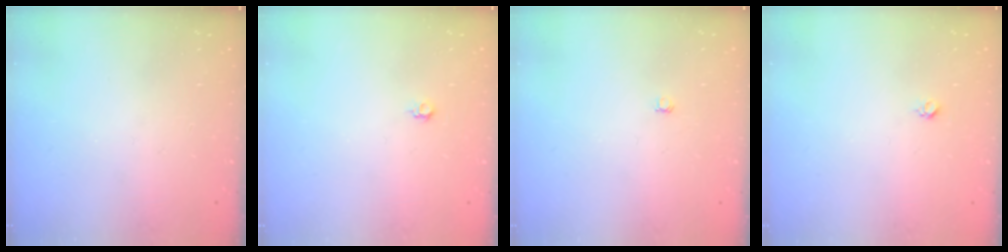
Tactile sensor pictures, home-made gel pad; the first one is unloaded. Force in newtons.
{"total": 4.0, "press": 4.0, "slide": 0.6}
{"total": 3.0, "press": 3.0, "slide": 0.3}
{"total": 3.0, "press": 2.9, "slide": 0.4}